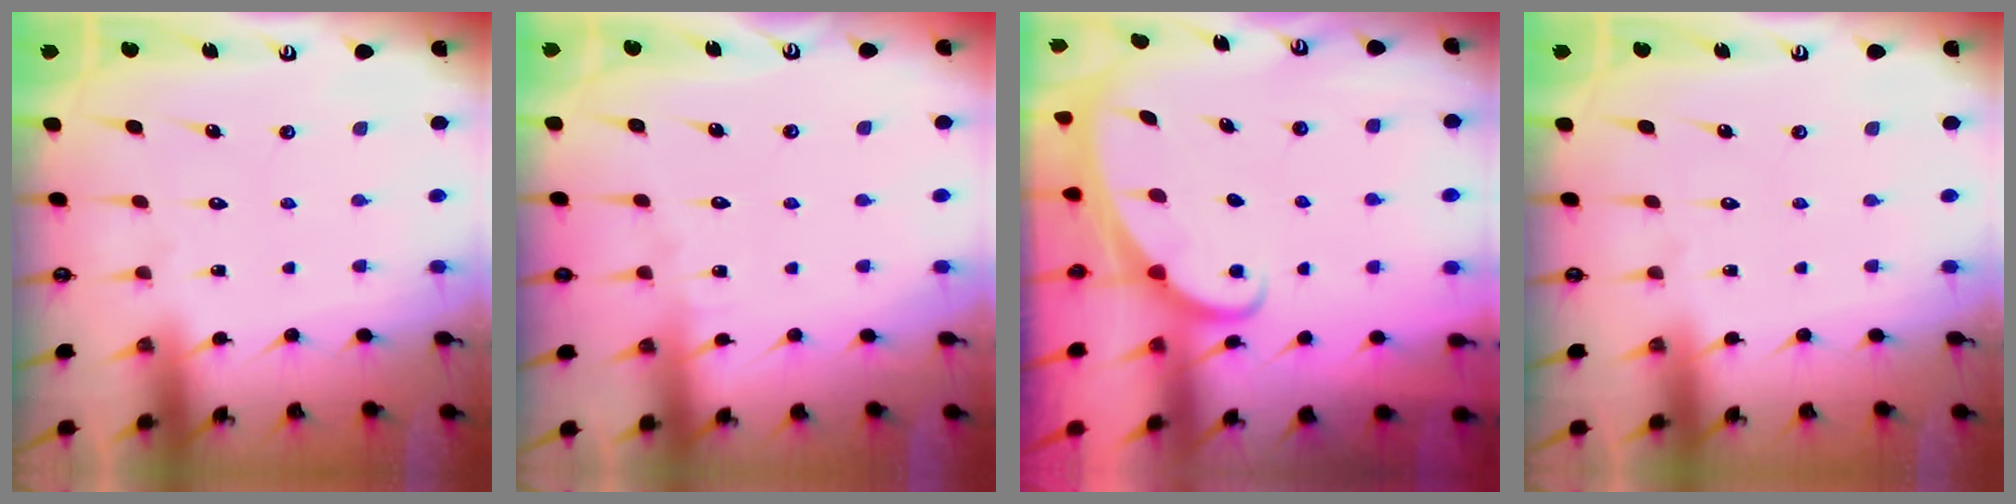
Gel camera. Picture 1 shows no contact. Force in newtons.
{"total": 3.6, "press": 3.5, "slide": 0.3}
{"total": 1.6, "press": 1.6, "slide": 0.1}
{"total": 0.0}